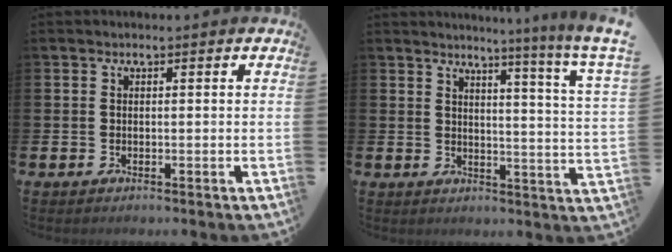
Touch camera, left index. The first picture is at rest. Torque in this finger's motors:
{"motor_torque": [-0.53, -0.57, -0.09, 0.11]}